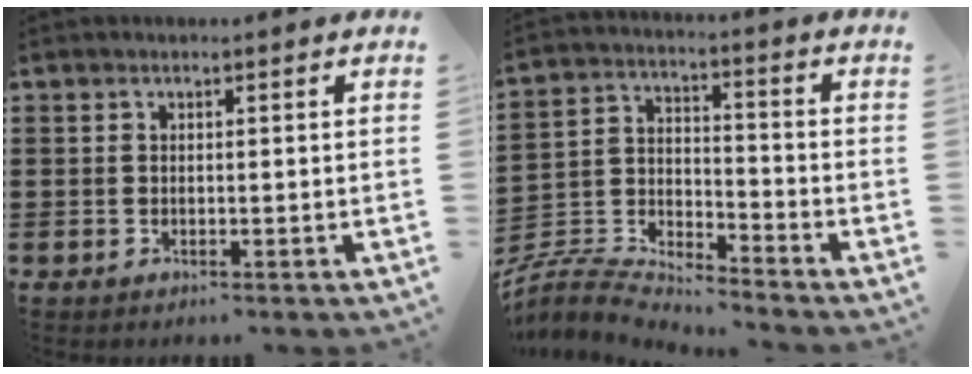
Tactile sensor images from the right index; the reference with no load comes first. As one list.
[{"total": 5.3, "force": [-5.2, 0.6, 0.7], "torque": [-0.041, -0.012, -0.114]}]